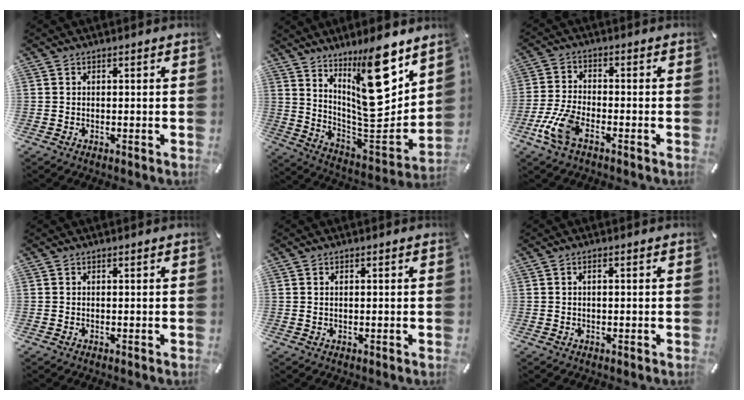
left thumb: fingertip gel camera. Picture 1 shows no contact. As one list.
[{"total": 21.2, "force": [12.0, 7.8, 15.6], "torque": [-0.231, -0.102, 0.196]}, {"total": 8.1, "force": [-4.1, 3.6, 6.0], "torque": [-0.147, -0.004, -0.076]}, {"total": 0.0}, {"total": 1.0, "force": [0.2, 0.4, 0.8], "torque": [-0.017, 0.002, 0.003]}, {"total": 1.0, "force": [0.1, 0.4, 0.9], "torque": [-0.019, 0.002, 0.000]}]